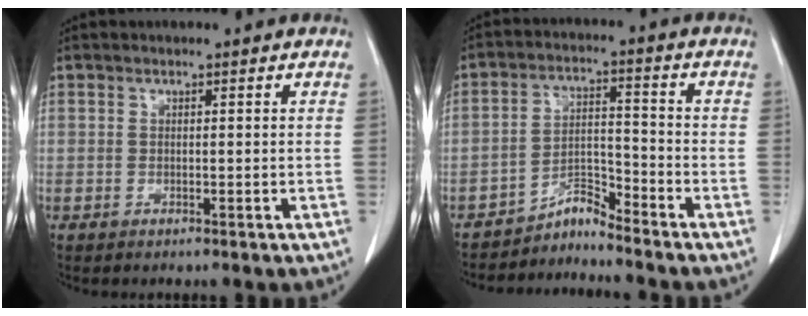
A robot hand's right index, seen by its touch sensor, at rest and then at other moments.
{"total": 4.1, "force": [-4.1, 0.2, 0.0], "torque": [0.007, 0.011, -0.070]}